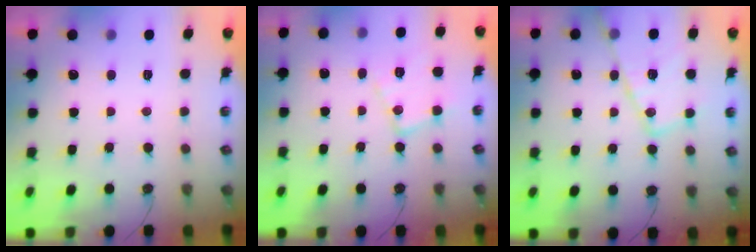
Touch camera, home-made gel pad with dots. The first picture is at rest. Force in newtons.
{"total": 13.2, "press": 13.1, "slide": 1.0}
{"total": 18.1, "press": 18.0, "slide": 1.7}